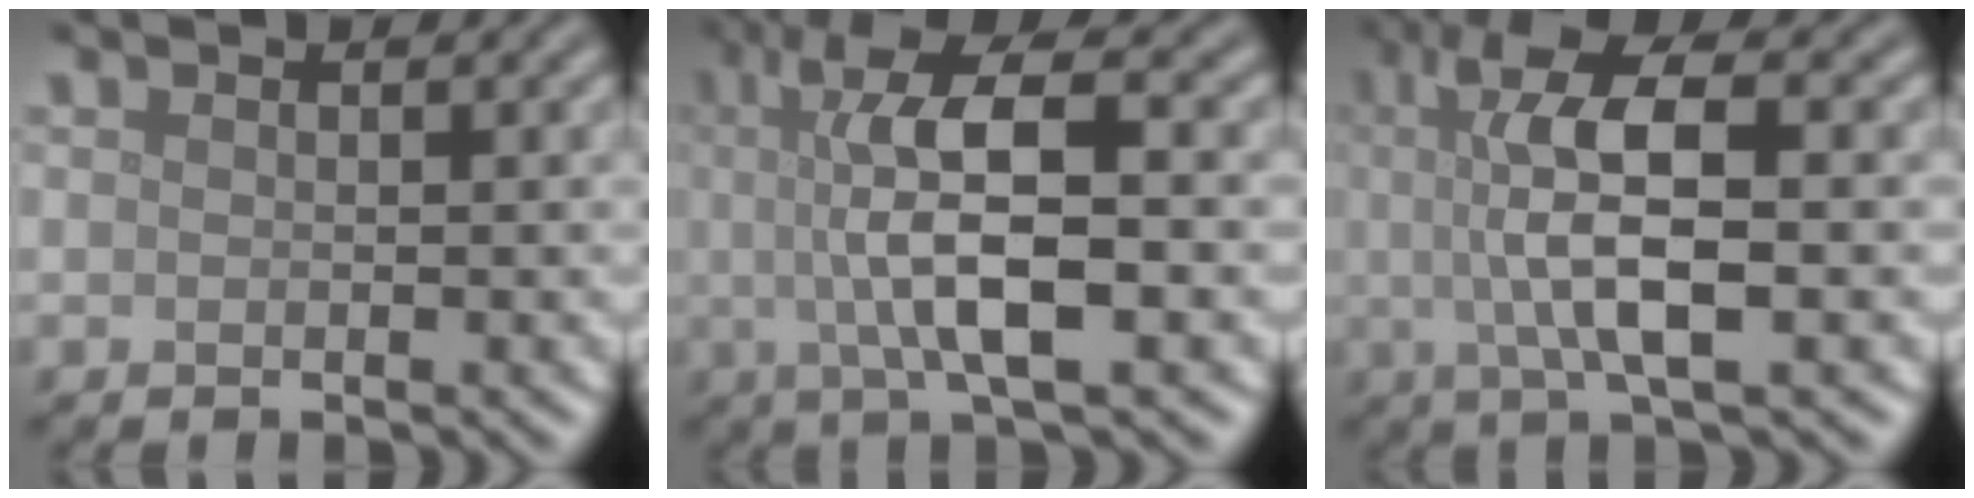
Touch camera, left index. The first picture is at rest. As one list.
[{"total": 9.6, "force": [0.6, 2.9, 9.1], "torque": [-0.146, 0.015, 0.005]}, {"total": 8.8, "force": [0.7, 2.8, 8.3], "torque": [-0.141, 0.012, 0.007]}]